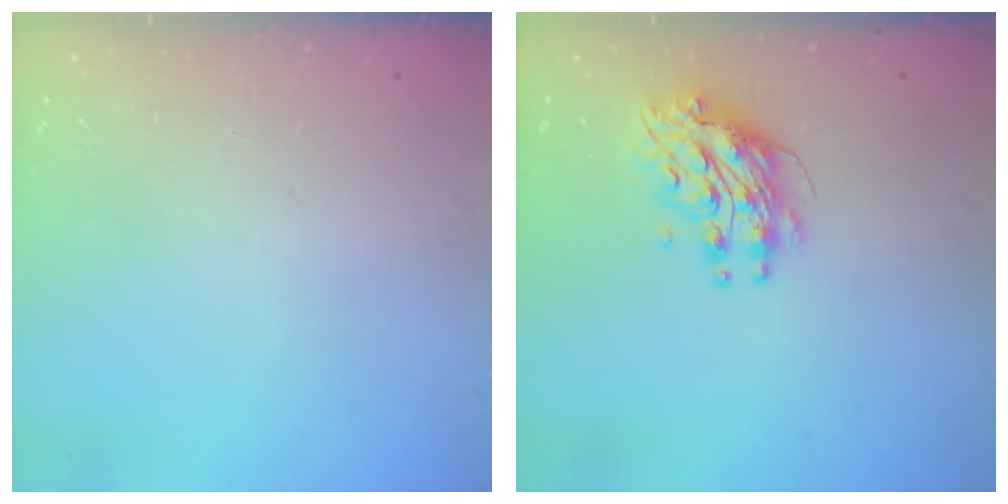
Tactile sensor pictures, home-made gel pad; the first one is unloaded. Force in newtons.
{"total": 9.0, "press": 9.0, "slide": 0.9}